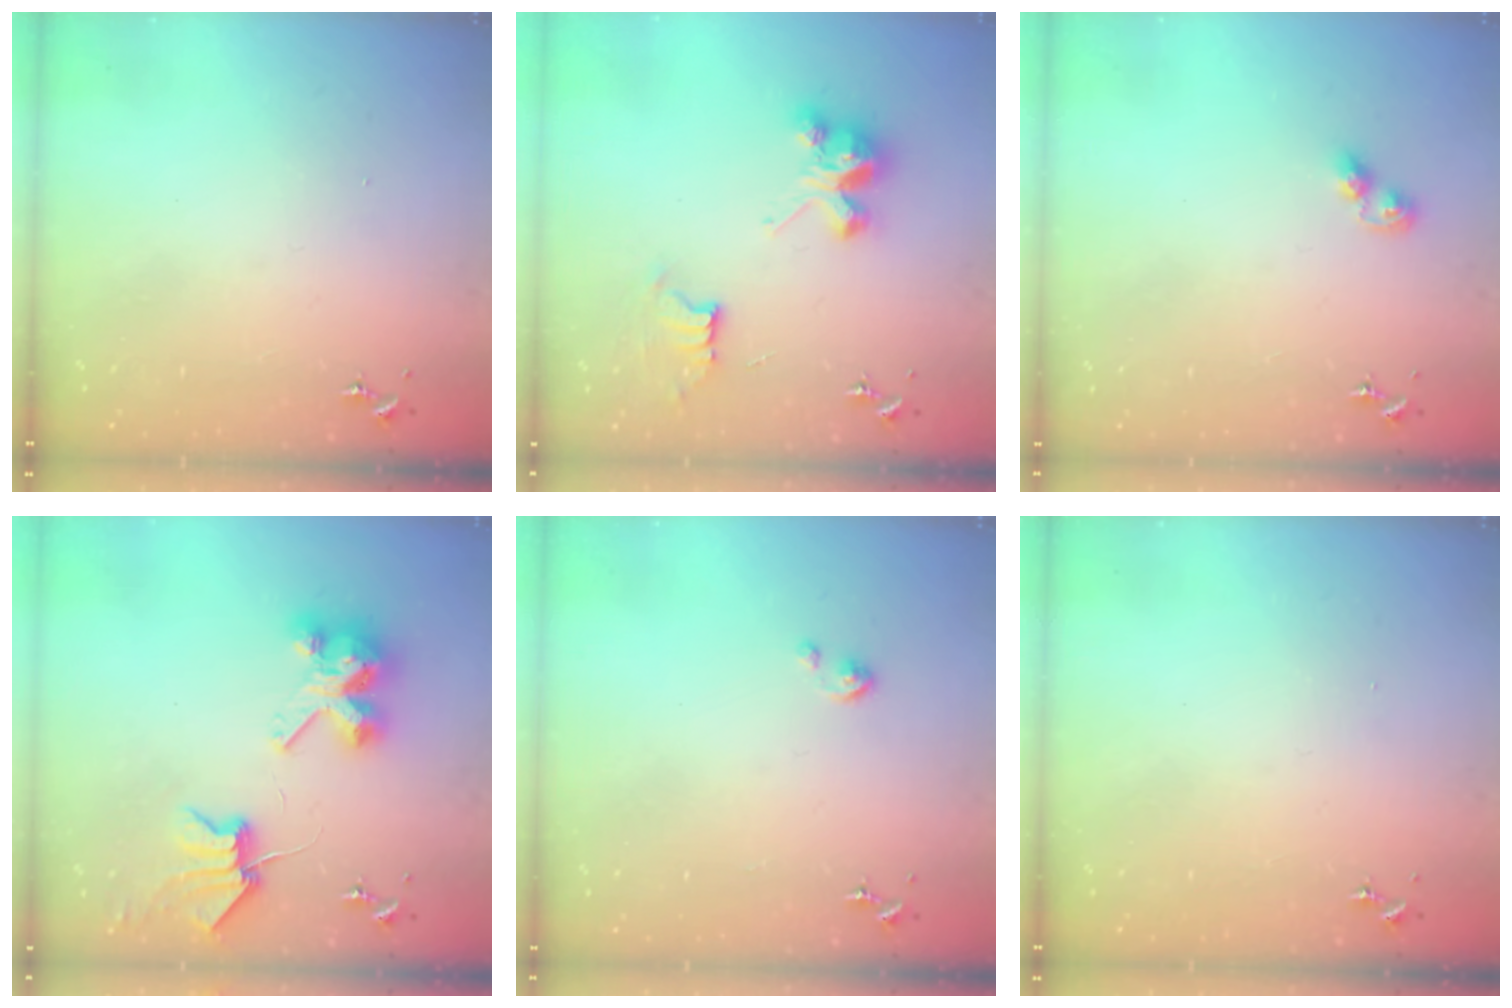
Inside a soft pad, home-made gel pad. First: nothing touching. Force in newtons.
{"total": 9.8, "press": 9.8, "slide": 0.7}
{"total": 5.2, "press": 5.2, "slide": 0.3}
{"total": 9.0, "press": 8.9, "slide": 1.1}
{"total": 2.2, "press": 2.2, "slide": 0.2}
{"total": 0.0}